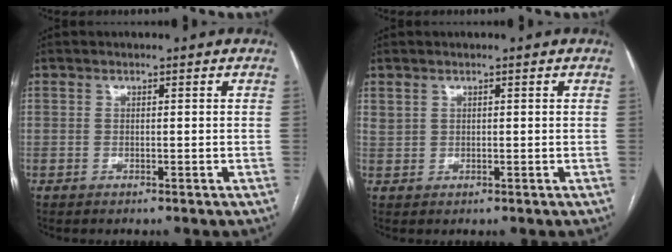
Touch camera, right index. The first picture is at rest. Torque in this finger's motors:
{"motor_torque": [0.20, 0.12, 0.03, 0.00]}